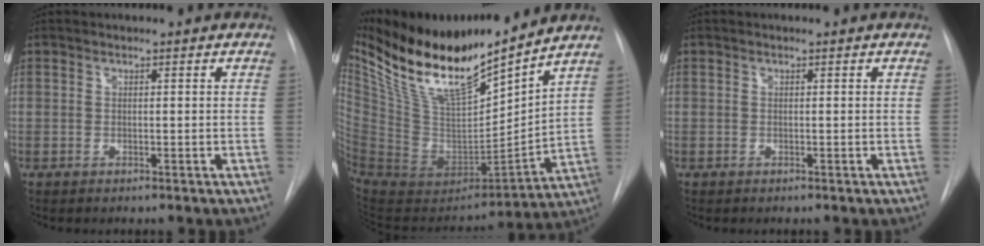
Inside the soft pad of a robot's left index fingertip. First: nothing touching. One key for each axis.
{"total": 23.5, "fx": 19.0, "fy": 3.8, "fz": 13.2, "tx": -0.243, "ty": -0.022, "tz": 0.352}
{"total": 0.0}